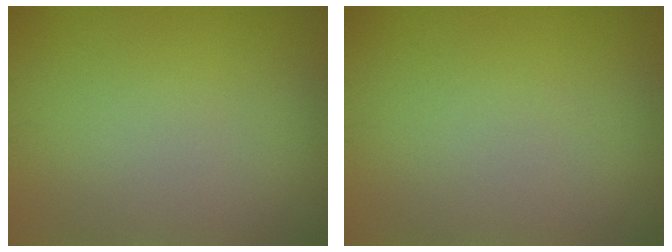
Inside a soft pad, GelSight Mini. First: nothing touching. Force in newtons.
{"total": 0.0}